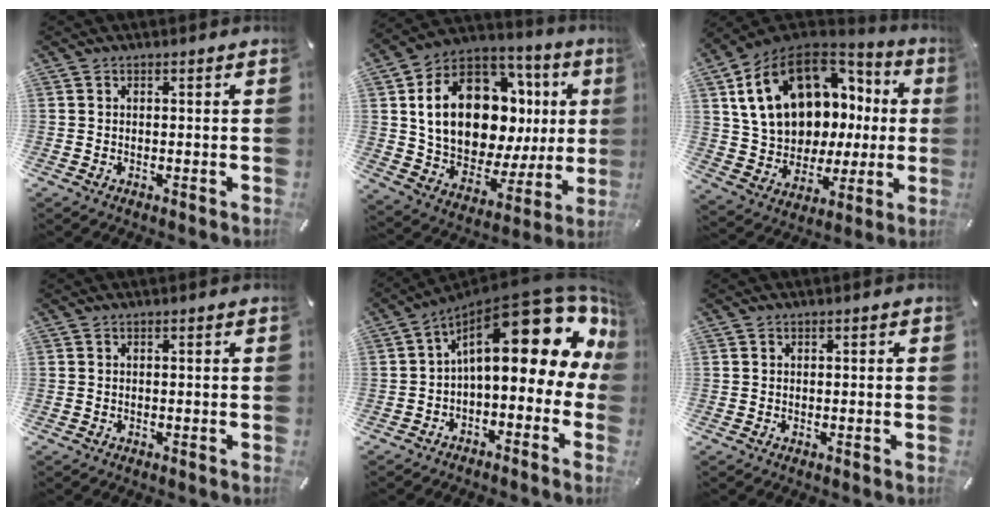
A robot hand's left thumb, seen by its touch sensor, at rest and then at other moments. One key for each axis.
{"total": 23.0, "fx": 6.2, "fy": 15.0, "fz": 16.2, "tx": -0.292, "ty": -0.037, "tz": 0.116}
{"total": 19.8, "fx": 6.7, "fy": 14.1, "fz": 12.1, "tx": -0.231, "ty": -0.031, "tz": 0.131}
{"total": 0.0}
{"total": 22.5, "fx": 8.7, "fy": 8.9, "fz": 18.7, "tx": -0.274, "ty": -0.071, "tz": 0.144}
{"total": 0.7, "fx": 0.0, "fy": 0.7, "fz": 0.1, "tx": -0.002, "ty": 0.006, "tz": -0.002}